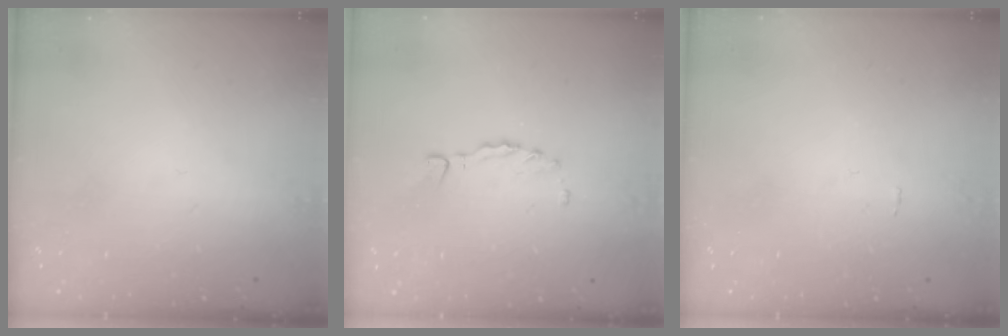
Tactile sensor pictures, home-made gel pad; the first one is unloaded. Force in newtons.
{"total": 1.7, "press": 1.7, "slide": 0.2}
{"total": 0.7, "press": 0.7, "slide": 0.0}